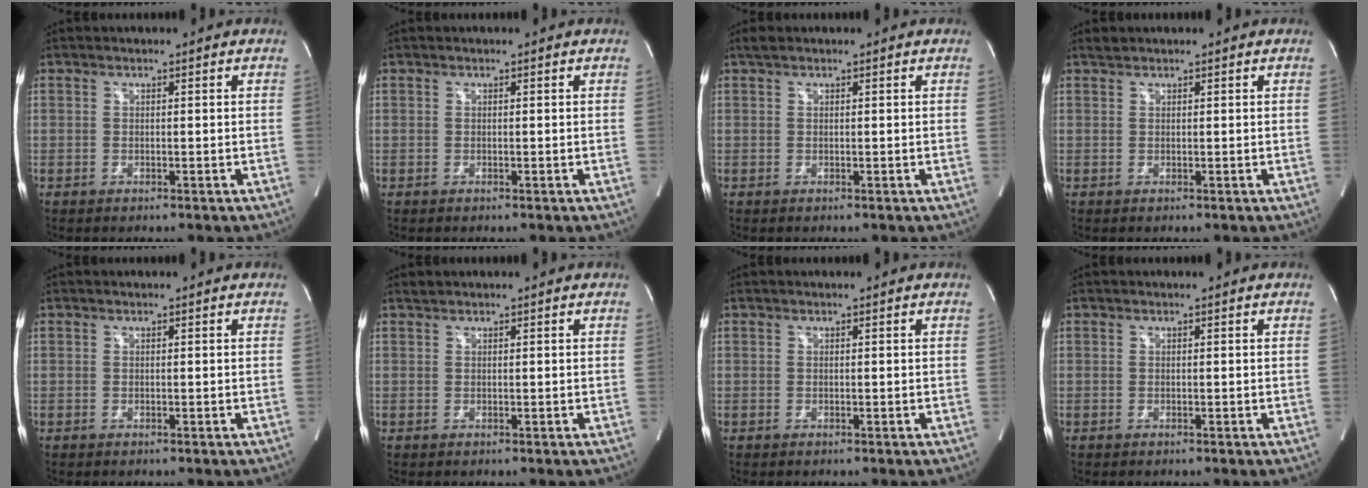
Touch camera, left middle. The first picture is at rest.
{"total": 0.0}
{"total": 1.2, "force": [0.9, 0.4, 0.6], "torque": [-0.018, 0.014, 0.018]}
{"total": 0.7, "force": [0.7, 0.0, 0.1], "torque": [-0.012, 0.006, 0.019]}
{"total": 0.0}
{"total": 0.5, "force": [0.5, -0.1, 0.0], "torque": [-0.010, 0.006, 0.015]}
{"total": 0.0}
{"total": 0.0}